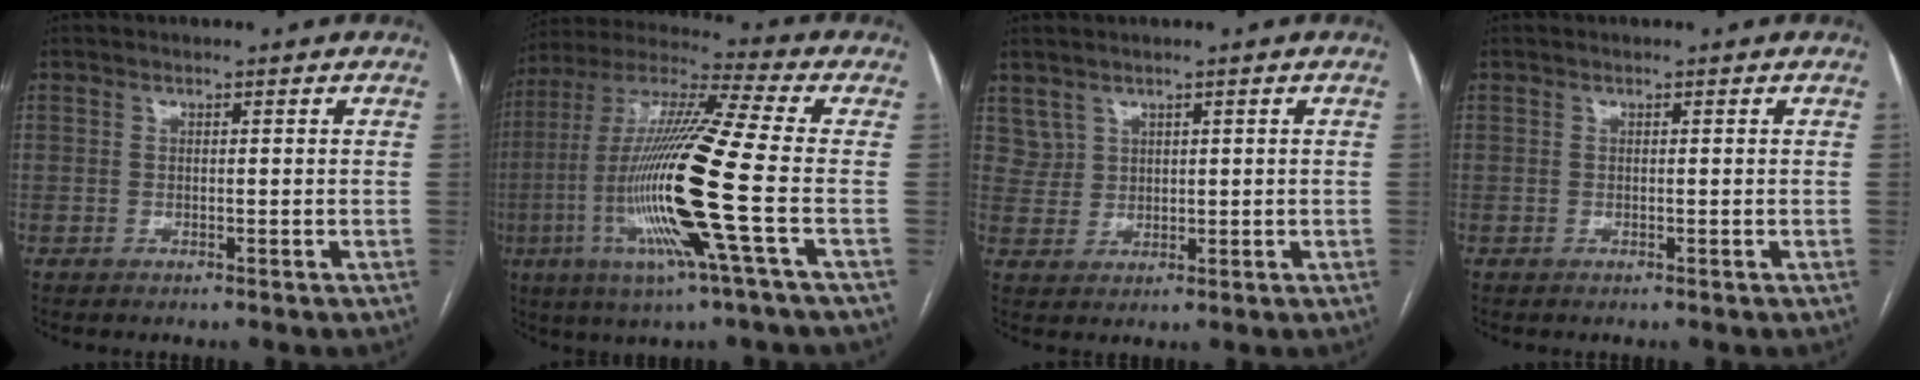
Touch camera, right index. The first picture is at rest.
{"total": 19.5, "force": [-4.5, -0.5, 19.0], "torque": [-0.391, -0.017, -0.099]}
{"total": 6.1, "force": [3.8, 4.8, -0.2], "torque": [0.001, 0.017, 0.090]}
{"total": 0.0}